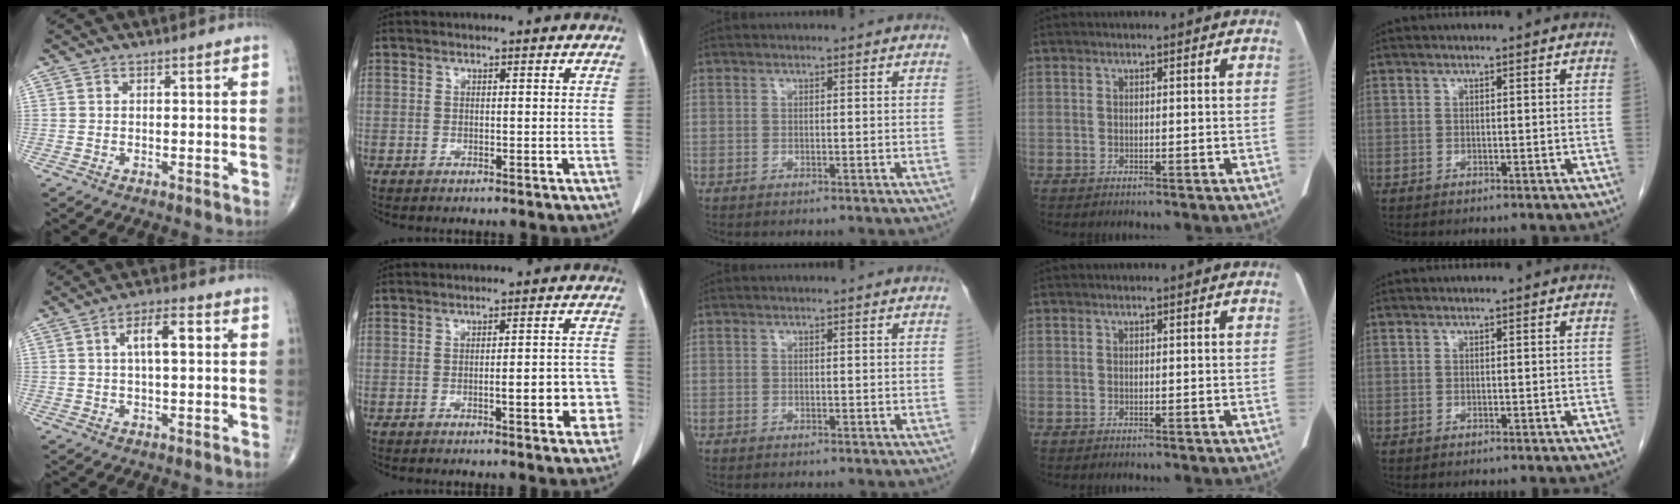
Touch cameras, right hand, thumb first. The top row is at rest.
{"thumb": {"total": 6.9, "force": [1.5, 2.6, 6.2], "torque": [-0.099, 0.011, 0.021]}, "index": {"total": 7.3, "force": [-2.1, 1.8, 6.7], "torque": [-0.074, 0.018, -0.024]}}